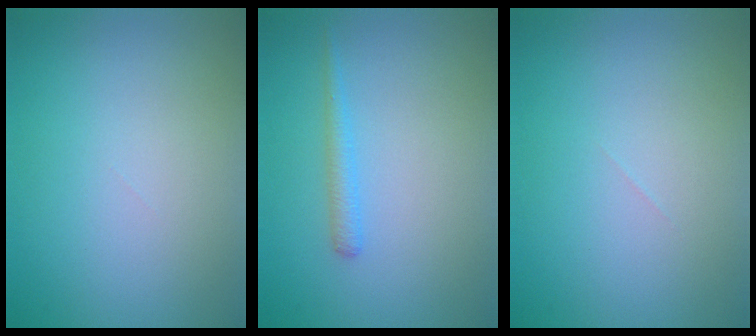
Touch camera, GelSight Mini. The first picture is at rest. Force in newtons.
{"total": 1.3, "press": 1.3, "slide": 0.1}
{"total": 0.0}